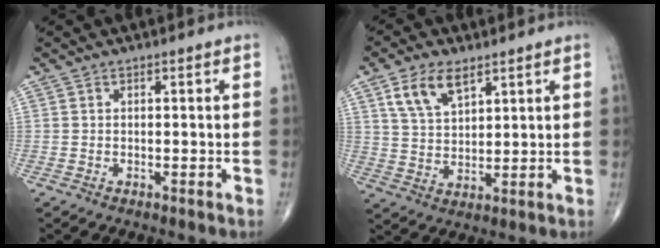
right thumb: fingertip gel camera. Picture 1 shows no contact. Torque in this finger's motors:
{"motor_torque": [0.81, 0.92, 0.73, 0.45, 0.03]}